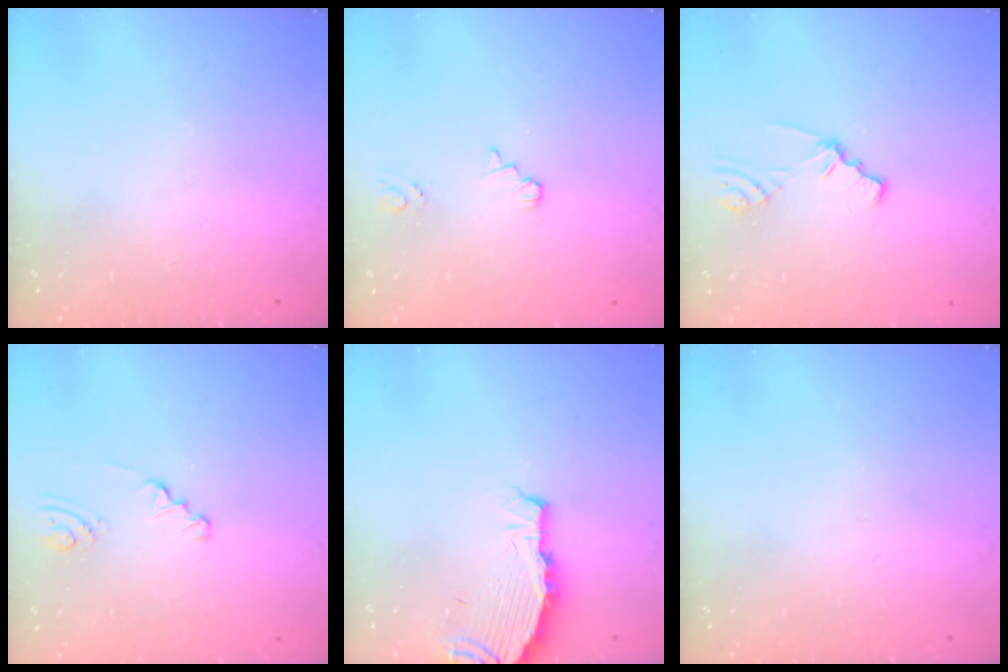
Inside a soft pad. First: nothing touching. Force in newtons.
{"total": 1.4, "press": 1.4, "slide": 0.2}
{"total": 1.1, "press": 1.1, "slide": 0.2}
{"total": 2.1, "press": 2.1, "slide": 0.2}
{"total": 4.5, "press": 4.5, "slide": 0.4}
{"total": 0.0}